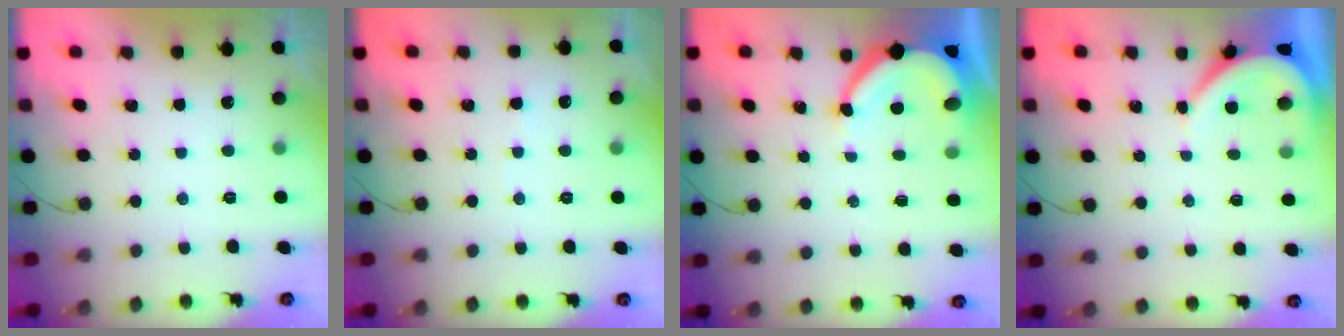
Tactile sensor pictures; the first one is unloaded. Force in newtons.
{"total": 2.7, "press": 2.6, "slide": 0.4}
{"total": 7.7, "press": 7.6, "slide": 1.1}
{"total": 4.7, "press": 4.7, "slide": 0.4}